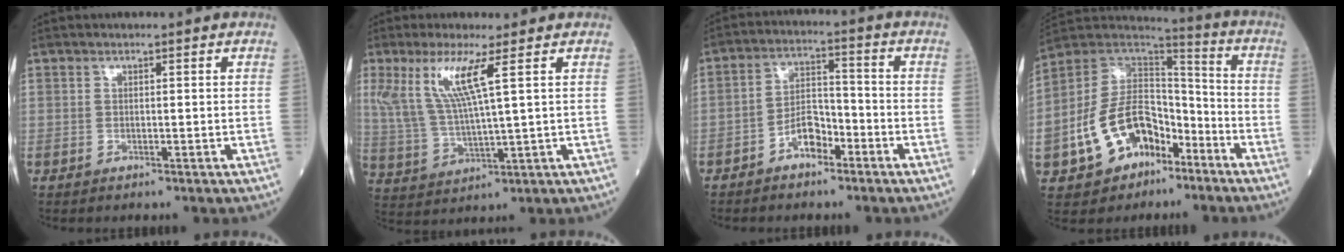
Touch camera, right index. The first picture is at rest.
{"total": 8.8, "force": [3.9, 0.0, 7.9], "torque": [-0.179, -0.001, 0.082]}
{"total": 5.6, "force": [-3.4, 2.7, 3.5], "torque": [-0.064, 0.018, -0.063]}
{"total": 16.2, "force": [-7.0, 10.3, 10.4], "torque": [-0.211, 0.027, -0.120]}